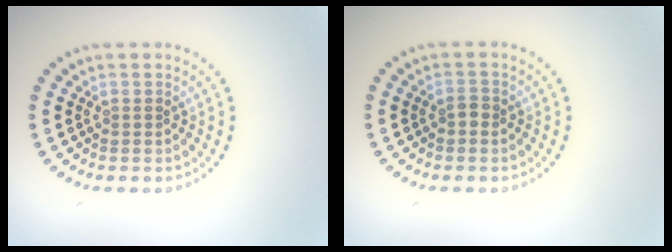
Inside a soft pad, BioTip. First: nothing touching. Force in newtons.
{"total": 0.8, "press": 0.8, "slide": 0.3}